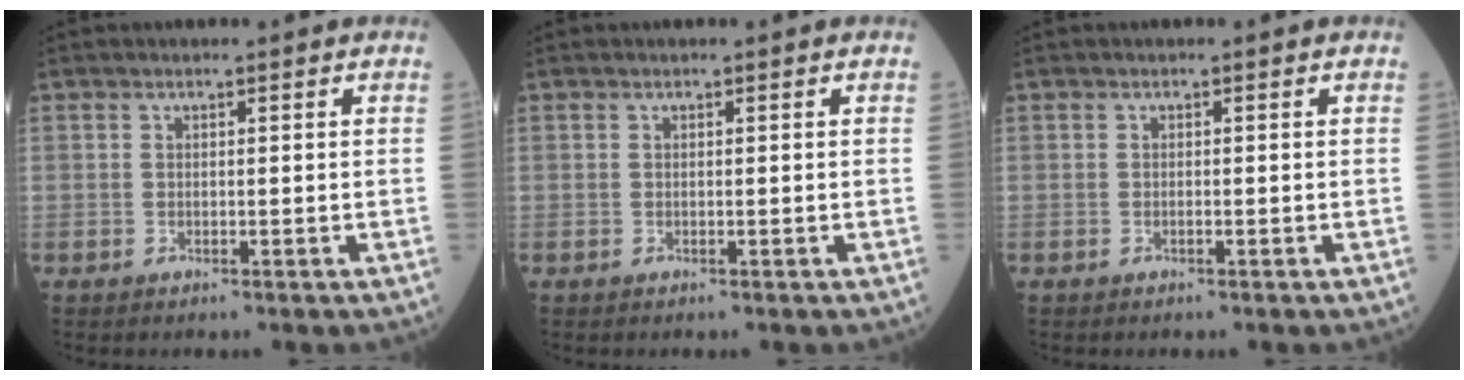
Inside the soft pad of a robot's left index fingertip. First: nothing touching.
{"total": 0.0}
{"total": 0.0}